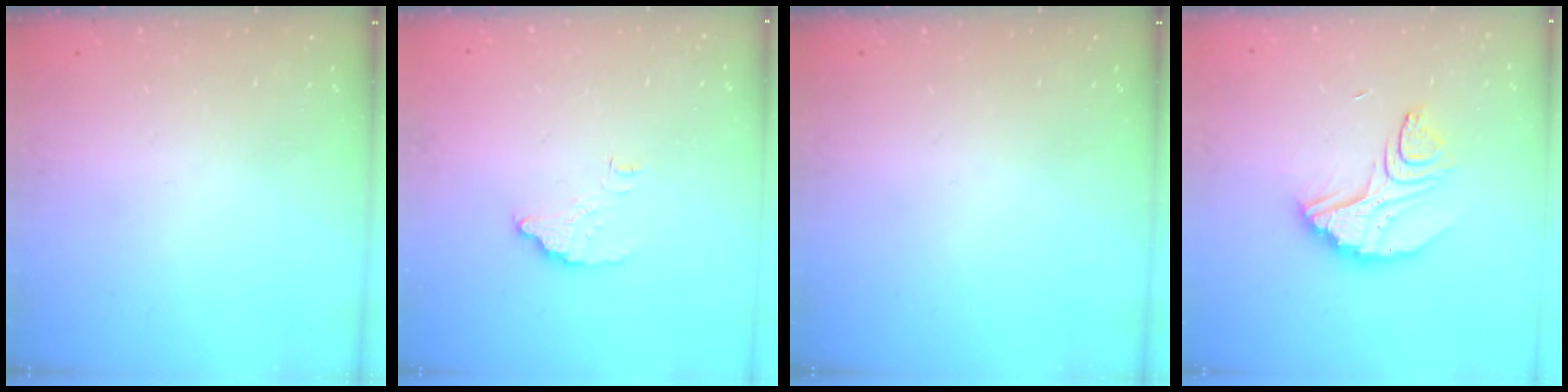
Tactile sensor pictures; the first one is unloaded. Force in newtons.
{"total": 3.7, "press": 3.7, "slide": 0.2}
{"total": 0.0}
{"total": 10.9, "press": 10.9, "slide": 0.7}